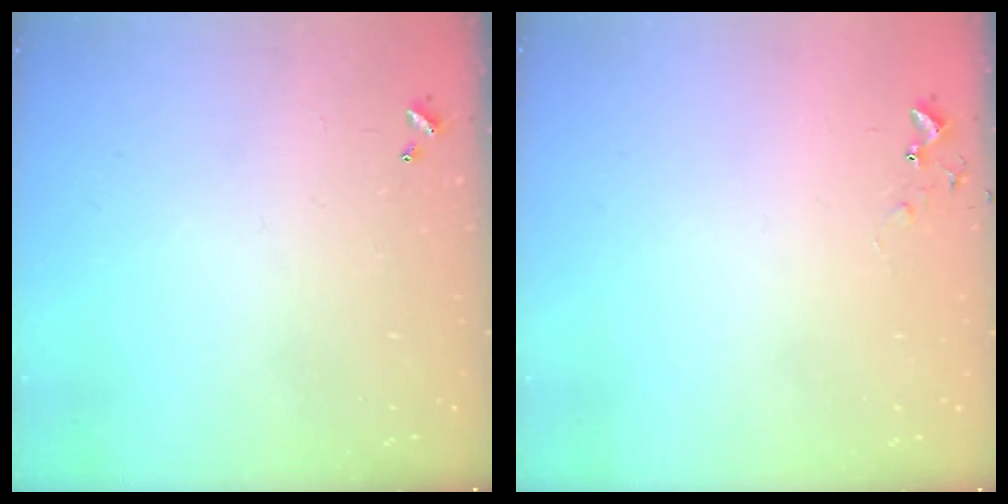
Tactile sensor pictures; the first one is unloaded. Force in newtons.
{"total": 5.0, "press": 5.0, "slide": 0.5}